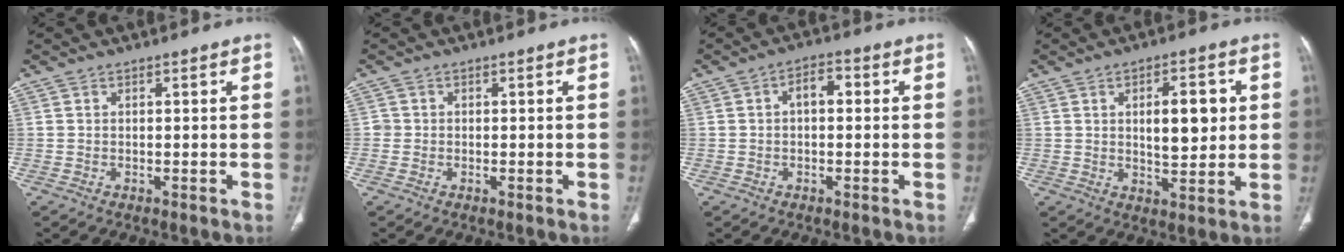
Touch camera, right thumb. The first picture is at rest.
{"total": 0.9, "force": [-0.1, 0.9, 0.1], "torque": [0.005, 0.005, -0.002]}
{"total": 4.1, "force": [0.4, 2.4, 3.4], "torque": [-0.046, 0.015, 0.001]}
{"total": 9.2, "force": [1.9, 4.1, 8.1], "torque": [-0.099, -0.007, 0.034]}